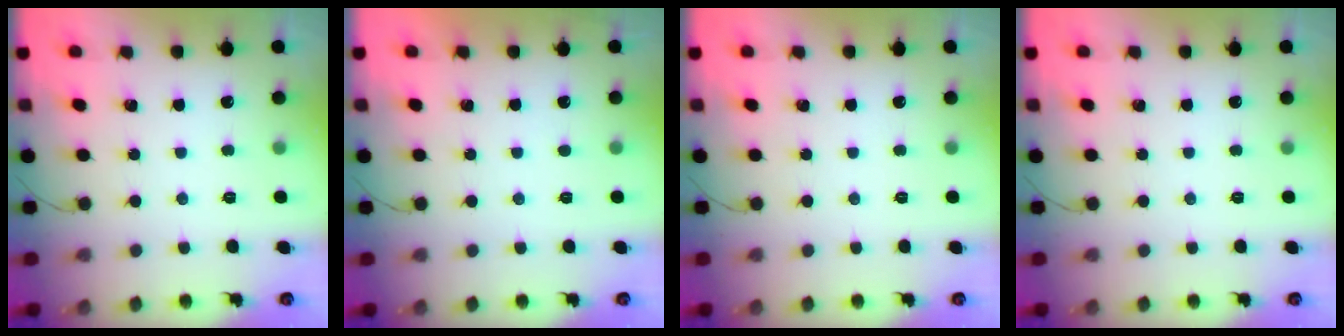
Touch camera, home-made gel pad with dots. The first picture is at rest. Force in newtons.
{"total": 0.9, "press": 0.9, "slide": 0.1}
{"total": 0.0}
{"total": 0.0}